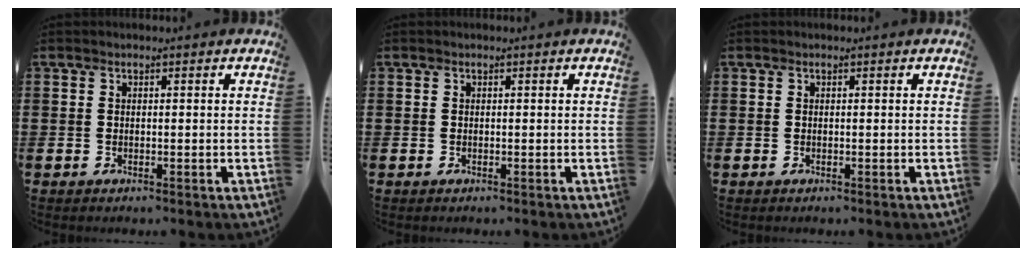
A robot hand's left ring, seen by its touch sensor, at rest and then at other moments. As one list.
[{"total": 0.0}, {"total": 0.0}]